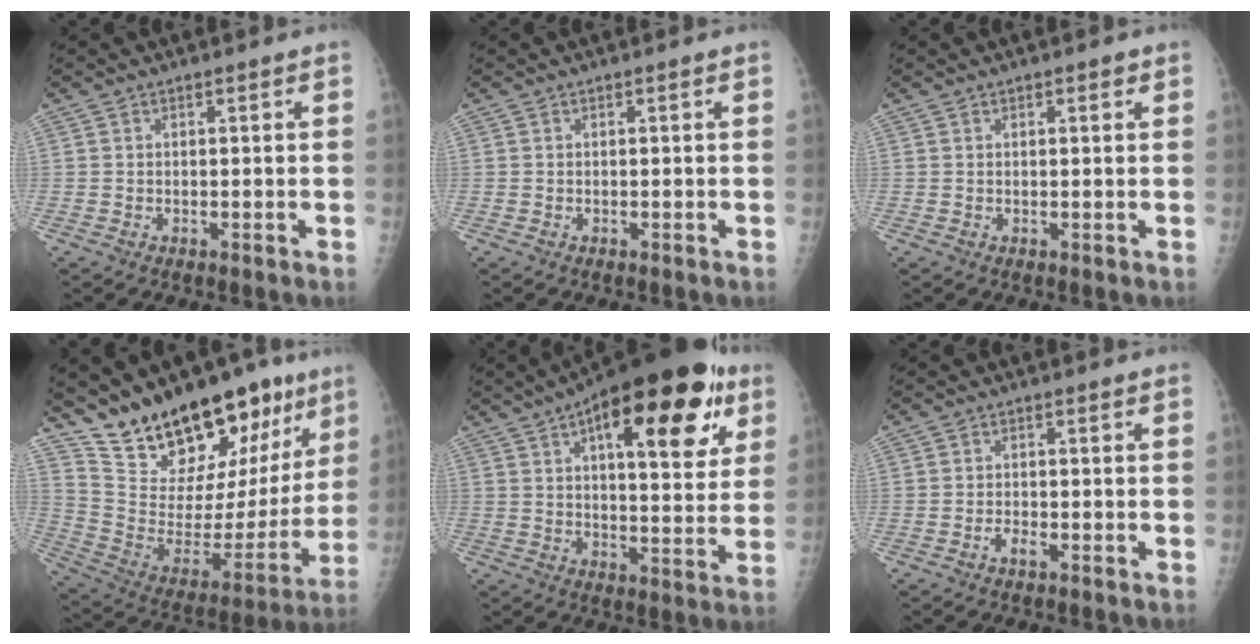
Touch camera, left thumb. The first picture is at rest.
{"total": 0.0}
{"total": 1.1, "force": [0.6, 0.4, 0.7], "torque": [-0.005, -0.001, 0.008]}
{"total": 25.9, "force": [18.6, 10.8, 14.5], "torque": [-0.182, -0.091, 0.303]}
{"total": 25.4, "force": [11.4, 10.1, 20.3], "torque": [-0.263, -0.006, 0.161]}
{"total": 1.7, "force": [-0.9, 0.8, 1.2], "torque": [-0.022, 0.003, -0.018]}